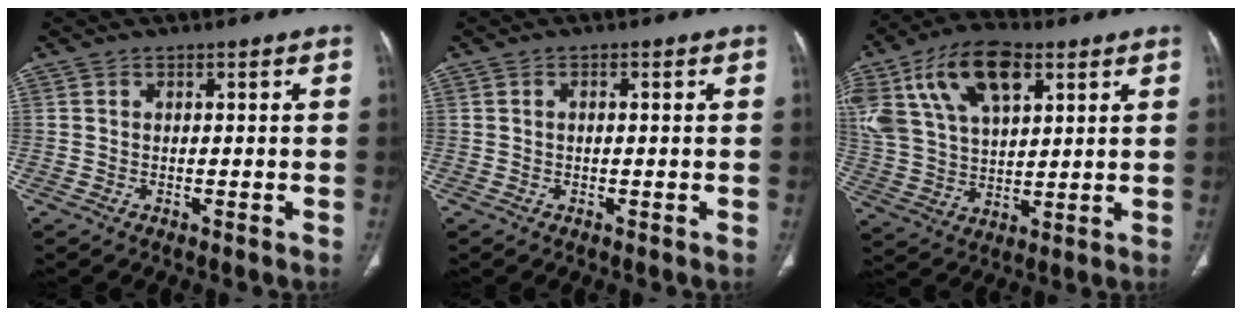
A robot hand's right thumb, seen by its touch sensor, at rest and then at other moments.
{"total": 0.7, "force": [-0.1, 0.3, 0.6], "torque": [-0.014, 0.003, 0.001]}
{"total": 20.0, "force": [8.8, 11.0, 14.2], "torque": [-0.274, 0.002, 0.164]}